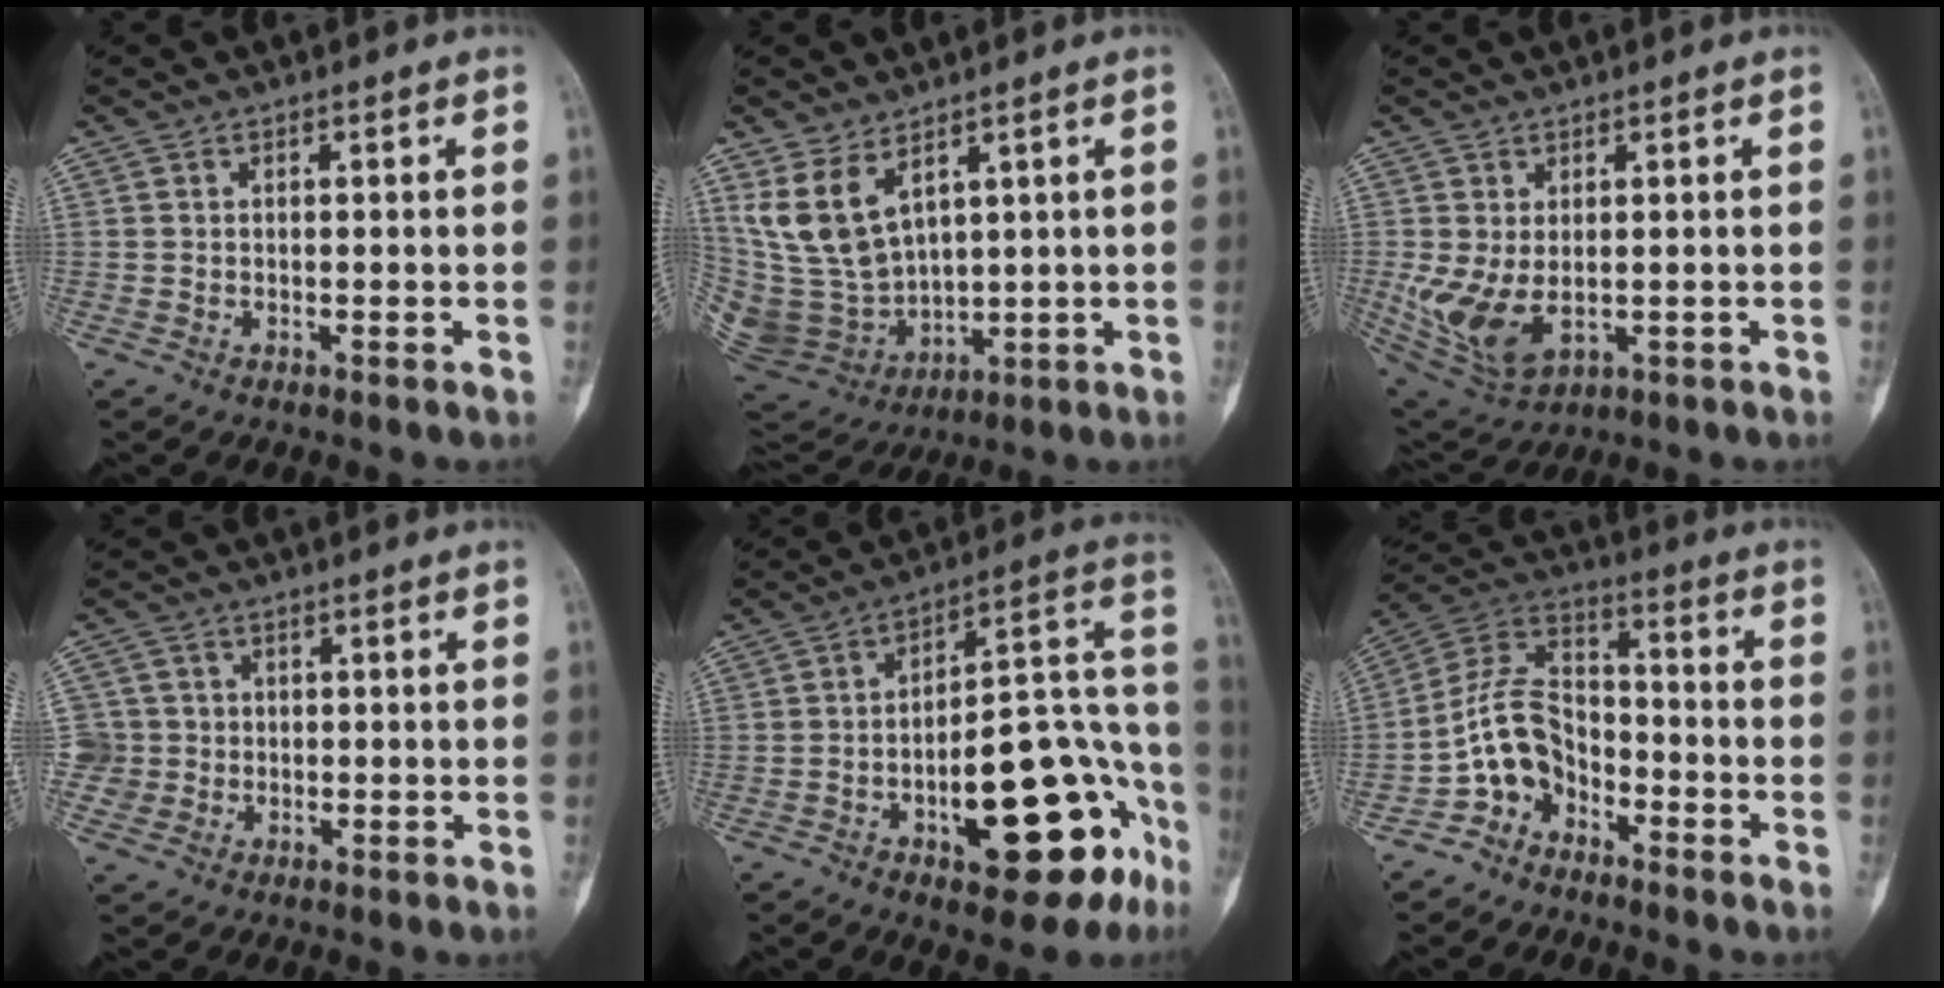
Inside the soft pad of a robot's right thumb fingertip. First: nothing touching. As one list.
[{"total": 13.7, "force": [6.2, 8.6, 8.6], "torque": [-0.146, -0.033, 0.156]}, {"total": 9.7, "force": [-0.6, 5.8, 7.7], "torque": [-0.159, -0.010, 0.011]}, {"total": 4.6, "force": [-0.5, 4.5, -0.2], "torque": [0.031, 0.014, -0.014]}, {"total": 24.1, "force": [-9.8, 9.5, 19.9], "torque": [-0.210, 0.075, -0.123]}, {"total": 10.9, "force": [-5.8, 7.6, 5.3], "torque": [-0.087, 0.071, -0.127]}]